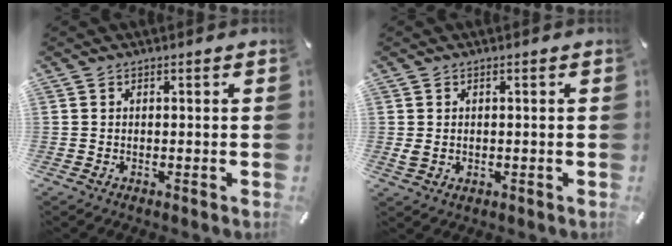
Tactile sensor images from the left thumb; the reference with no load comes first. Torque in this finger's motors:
{"motor_torque": [0.00, -0.08, 0.19, -0.23, 0.03]}